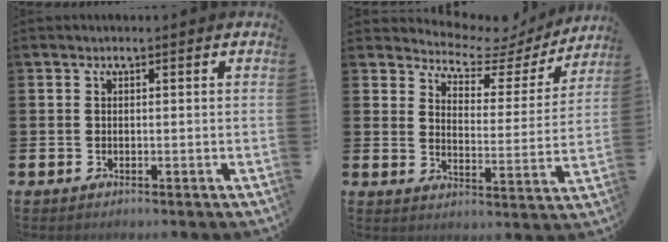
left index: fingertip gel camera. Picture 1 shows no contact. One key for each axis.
{"total": 4.9, "fx": 4.4, "fy": 1.8, "fz": 0.9, "tx": -0.044, "ty": -0.038, "tz": 0.068}